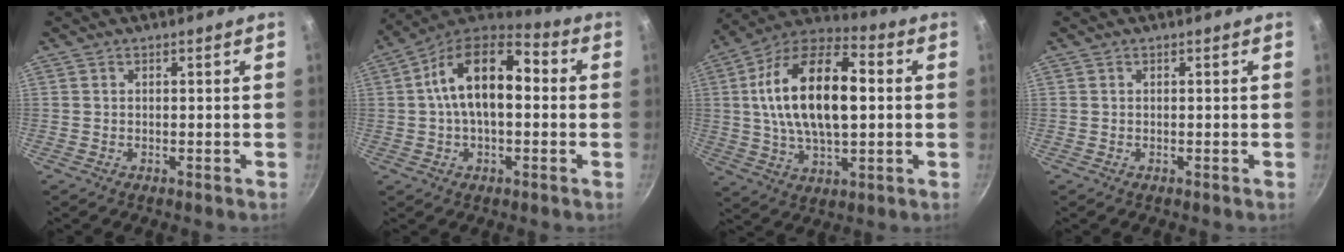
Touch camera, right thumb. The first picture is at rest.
{"total": 16.5, "force": [1.8, 8.9, 13.7], "torque": [-0.218, 0.041, 0.018]}
{"total": 21.9, "force": [2.4, 10.9, 18.8], "torque": [-0.330, 0.020, 0.034]}
{"total": 0.0}